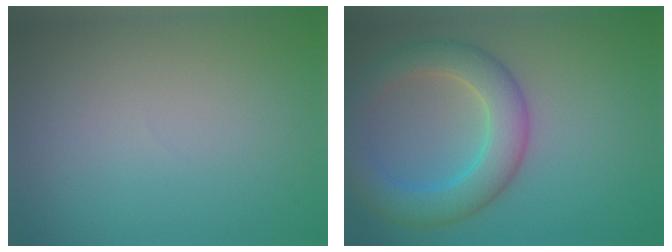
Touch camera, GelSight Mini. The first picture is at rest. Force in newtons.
{"total": 5.9, "press": 5.9, "slide": 0.2}